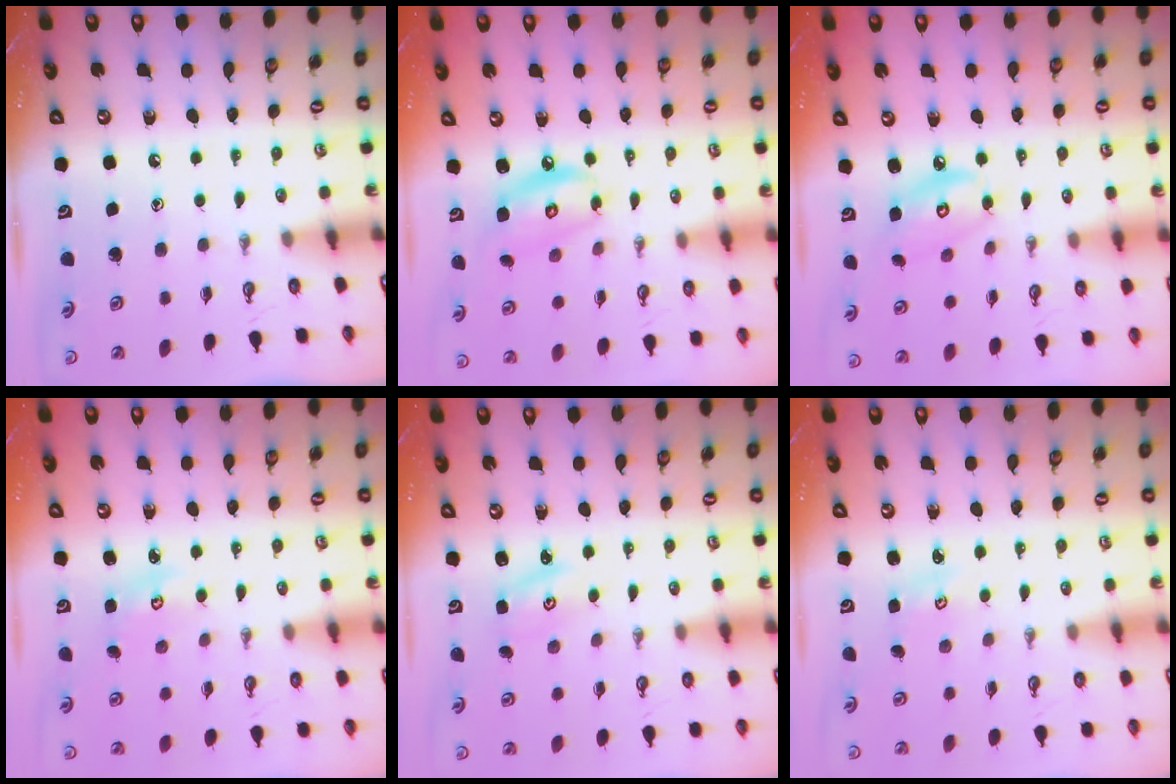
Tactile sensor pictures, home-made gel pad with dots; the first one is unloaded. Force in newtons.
{"total": 9.2, "press": 9.1, "slide": 0.8}
{"total": 8.1, "press": 8.1, "slide": 0.5}
{"total": 3.1, "press": 3.1, "slide": 0.4}
{"total": 1.5, "press": 1.5, "slide": 0.1}
{"total": 2.1, "press": 2.1, "slide": 0.2}